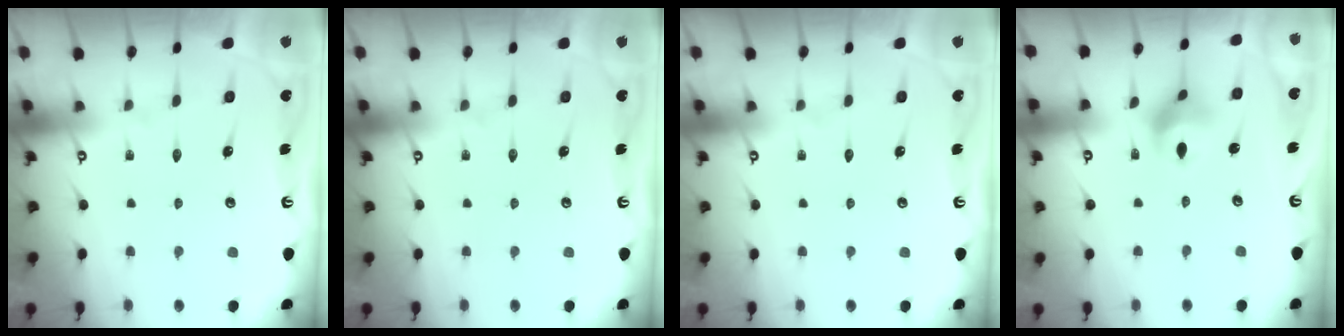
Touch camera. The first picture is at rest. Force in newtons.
{"total": 0.0}
{"total": 0.0}
{"total": 6.5, "press": 6.5, "slide": 0.5}